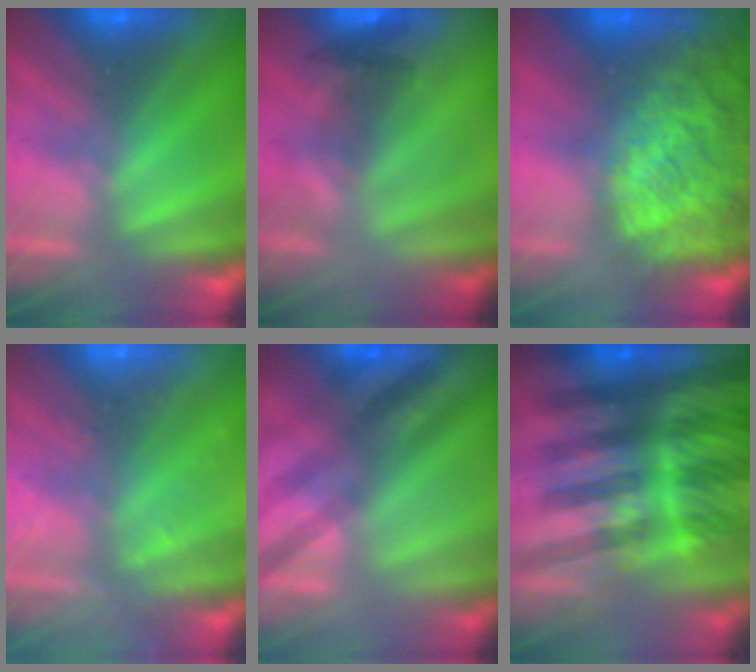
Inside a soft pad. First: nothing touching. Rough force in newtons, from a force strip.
{"total": 2.3}
{"total": 10.3}
{"total": 2.6}
{"total": 2.9}
{"total": 7.0}